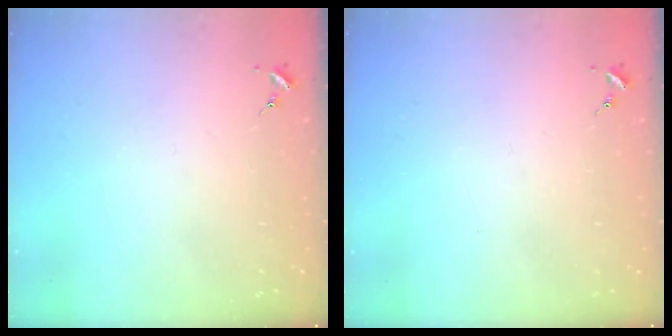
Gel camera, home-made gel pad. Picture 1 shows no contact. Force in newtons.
{"total": 0.0}